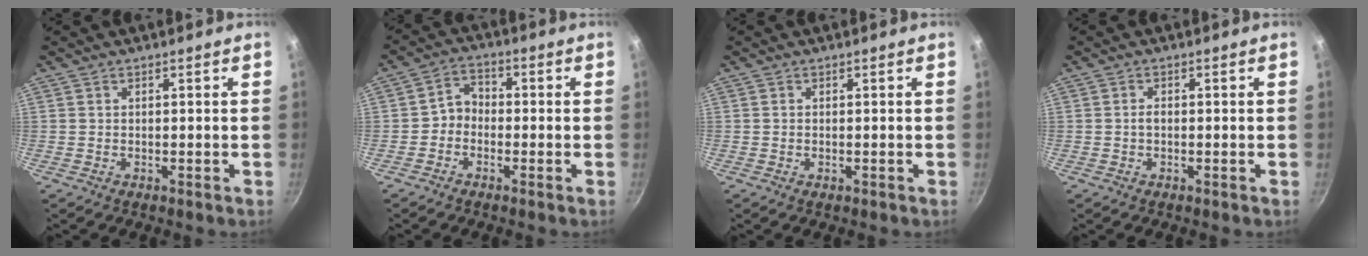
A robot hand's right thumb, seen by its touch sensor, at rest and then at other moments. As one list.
[{"total": 4.5, "force": [-1.3, 3.7, 2.3], "torque": [-0.018, 0.025, -0.038]}, {"total": 0.0}, {"total": 1.0, "force": [-0.2, 0.6, 0.8], "torque": [-0.012, 0.002, -0.005]}]